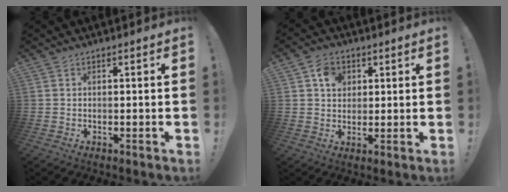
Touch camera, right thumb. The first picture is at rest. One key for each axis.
{"total": 6.6, "fx": 2.6, "fy": 5.5, "fz": 2.5, "tx": -0.032, "ty": -0.006, "tz": 0.048}